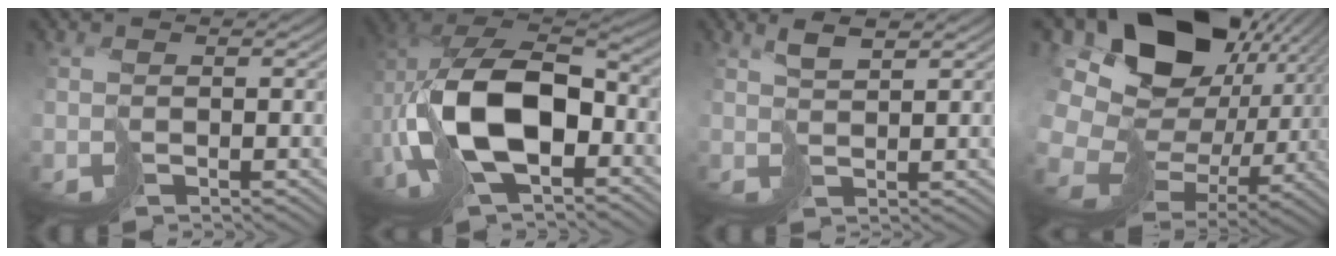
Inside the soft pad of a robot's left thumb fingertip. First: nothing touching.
{"total": 16.8, "force": [-4.1, 9.7, 13.1], "torque": [-0.291, -0.013, -0.073]}
{"total": 2.9, "force": [1.9, 0.6, 2.1], "torque": [-0.047, 0.004, 0.038]}
{"total": 21.2, "force": [2.9, 16.4, 13.2], "torque": [-0.295, -0.025, 0.073]}